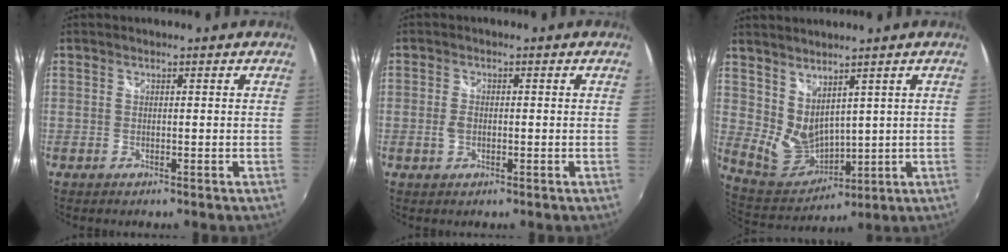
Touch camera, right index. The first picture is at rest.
{"total": 2.3, "force": [-0.5, 1.5, 1.6], "torque": [-0.032, 0.001, -0.011]}
{"total": 9.1, "force": [4.3, 5.9, 5.4], "torque": [-0.104, -0.010, 0.109]}